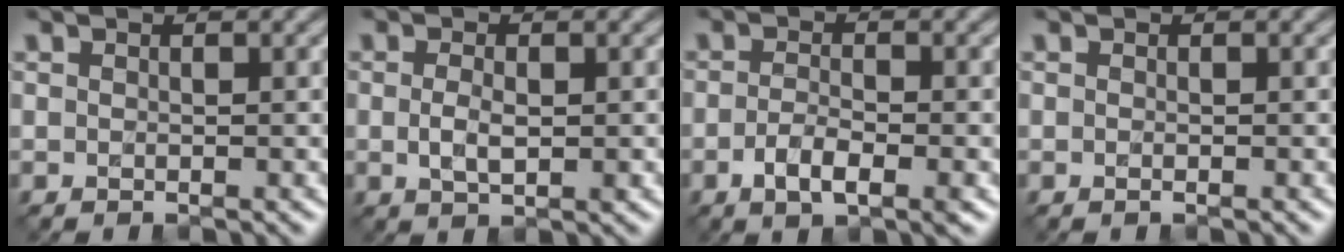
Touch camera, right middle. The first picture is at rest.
{"total": 1.8, "force": [-0.4, 0.8, 1.6], "torque": [-0.035, -0.006, -0.007]}
{"total": 2.9, "force": [-1.6, 1.0, 2.2], "torque": [-0.049, -0.009, -0.032]}
{"total": 0.0}